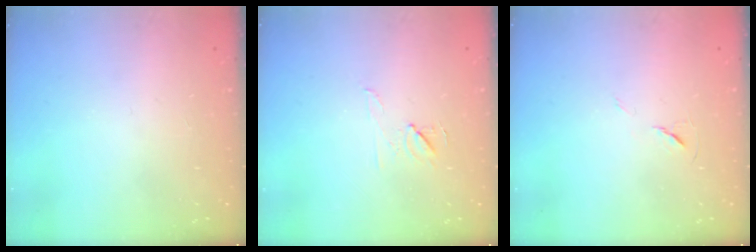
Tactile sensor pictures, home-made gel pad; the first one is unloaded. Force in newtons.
{"total": 5.9, "press": 5.9, "slide": 0.9}
{"total": 6.0, "press": 5.5, "slide": 2.3}